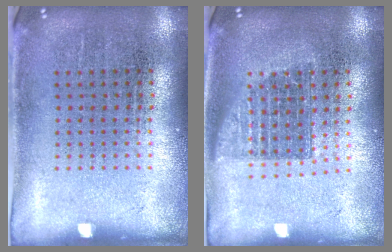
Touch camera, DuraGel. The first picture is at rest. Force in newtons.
{"total": 1.3, "press": 1.1, "slide": 0.8}